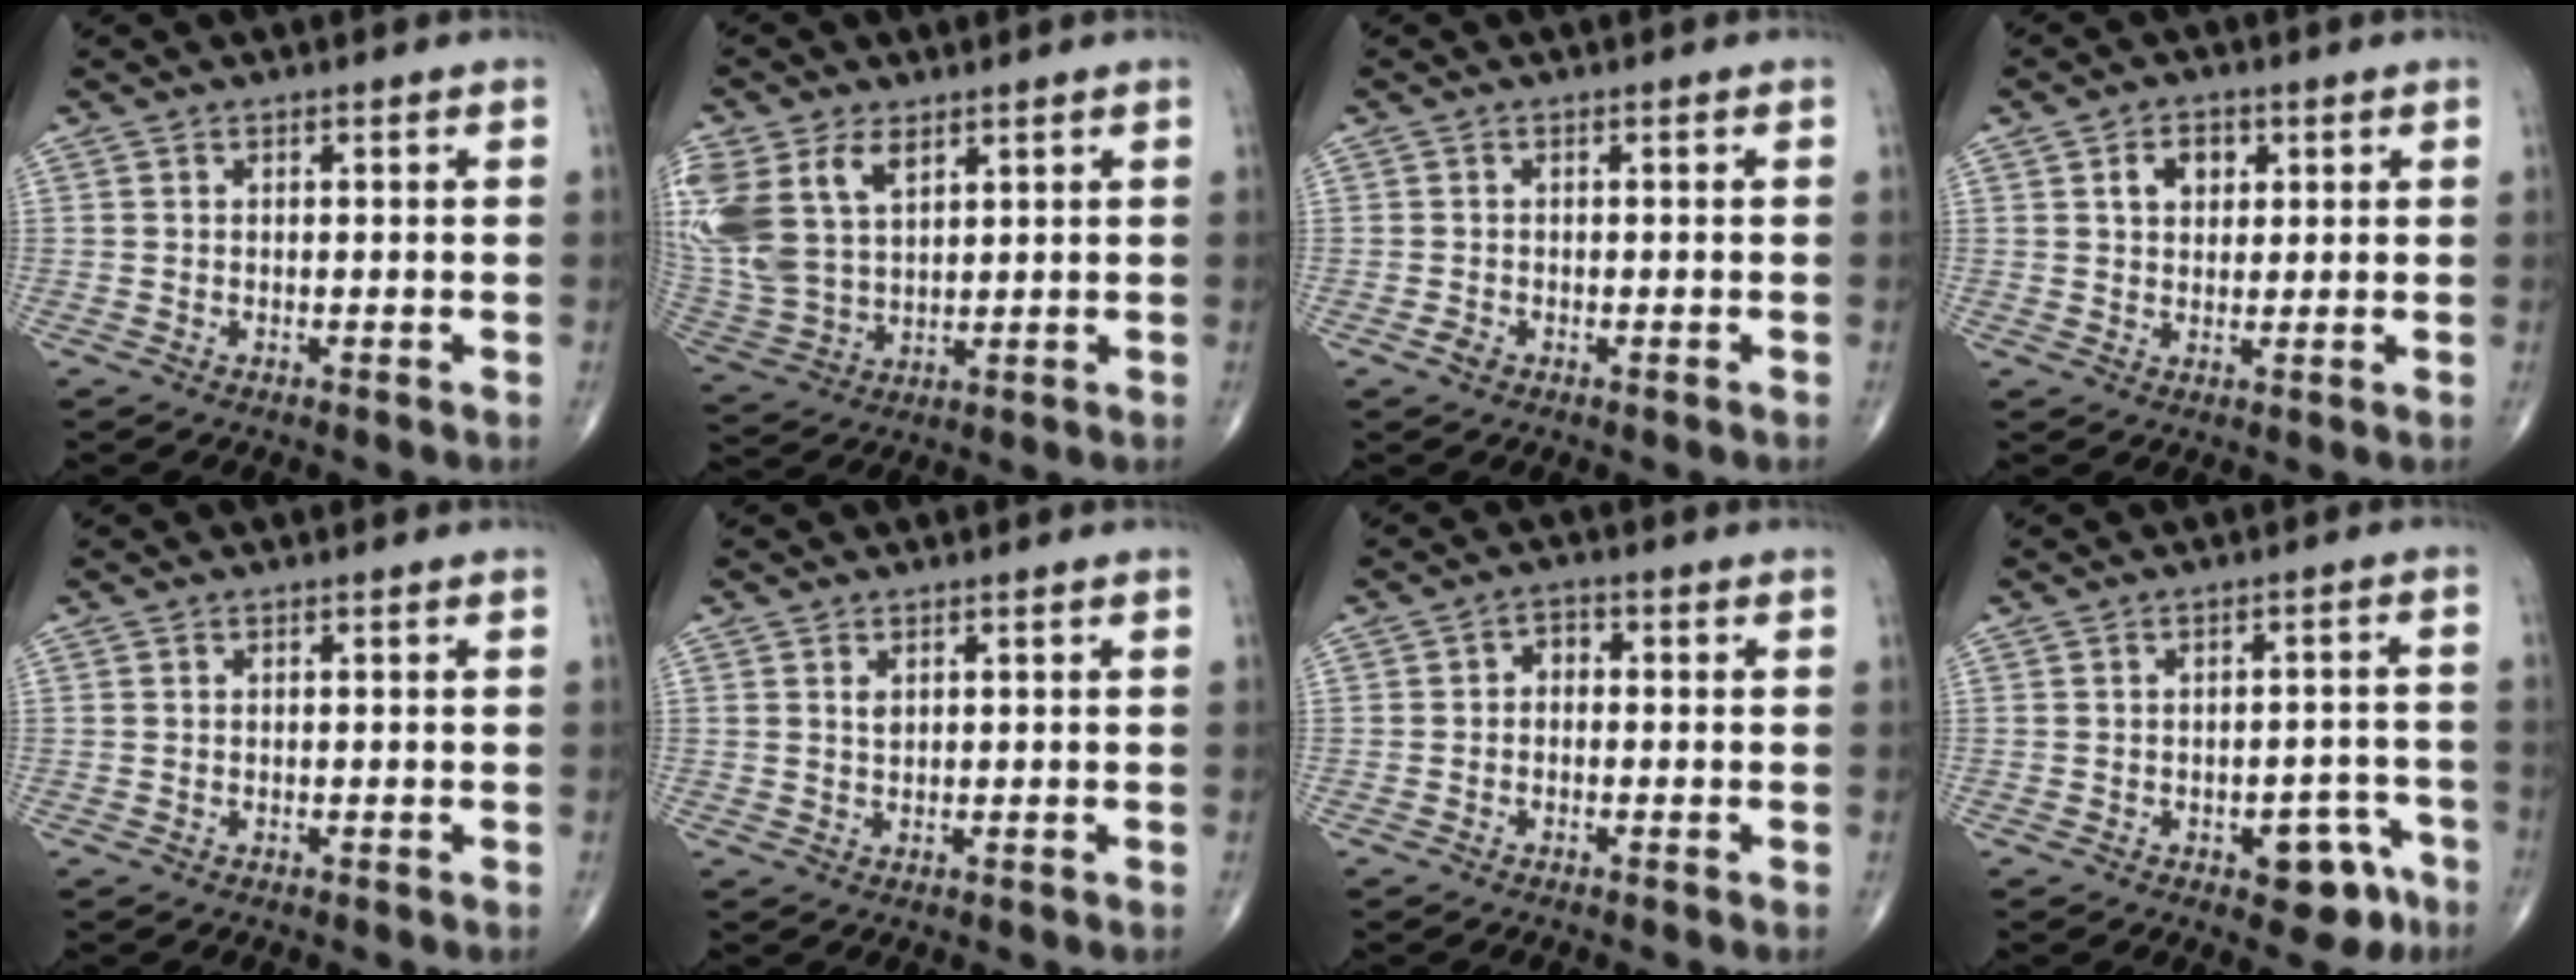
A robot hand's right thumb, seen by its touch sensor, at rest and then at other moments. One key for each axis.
{"total": 17.9, "fx": 7.4, "fy": 11.5, "fz": 11.5, "tx": -0.277, "ty": 0.001, "tz": 0.156}
{"total": 1.3, "fx": -0.6, "fy": 0.9, "fz": 0.7, "tx": -0.015, "ty": 0.002, "tz": -0.011}
{"total": 4.9, "fx": 1.8, "fy": 3.6, "fz": 2.9, "tx": -0.027, "ty": -0.003, "tz": 0.027}
{"total": 0.0}
{"total": 1.3, "fx": 0.6, "fy": 0.8, "fz": 0.8, "tx": -0.010, "ty": -0.002, "tz": 0.014}
{"total": 2.4, "fx": -0.3, "fy": 1.8, "fz": 1.6, "tx": -0.008, "ty": 0.014, "tz": -0.017}
{"total": 8.0, "fx": -4.0, "fy": 4.1, "fz": 5.6, "tx": -0.040, "ty": 0.034, "tz": -0.043}